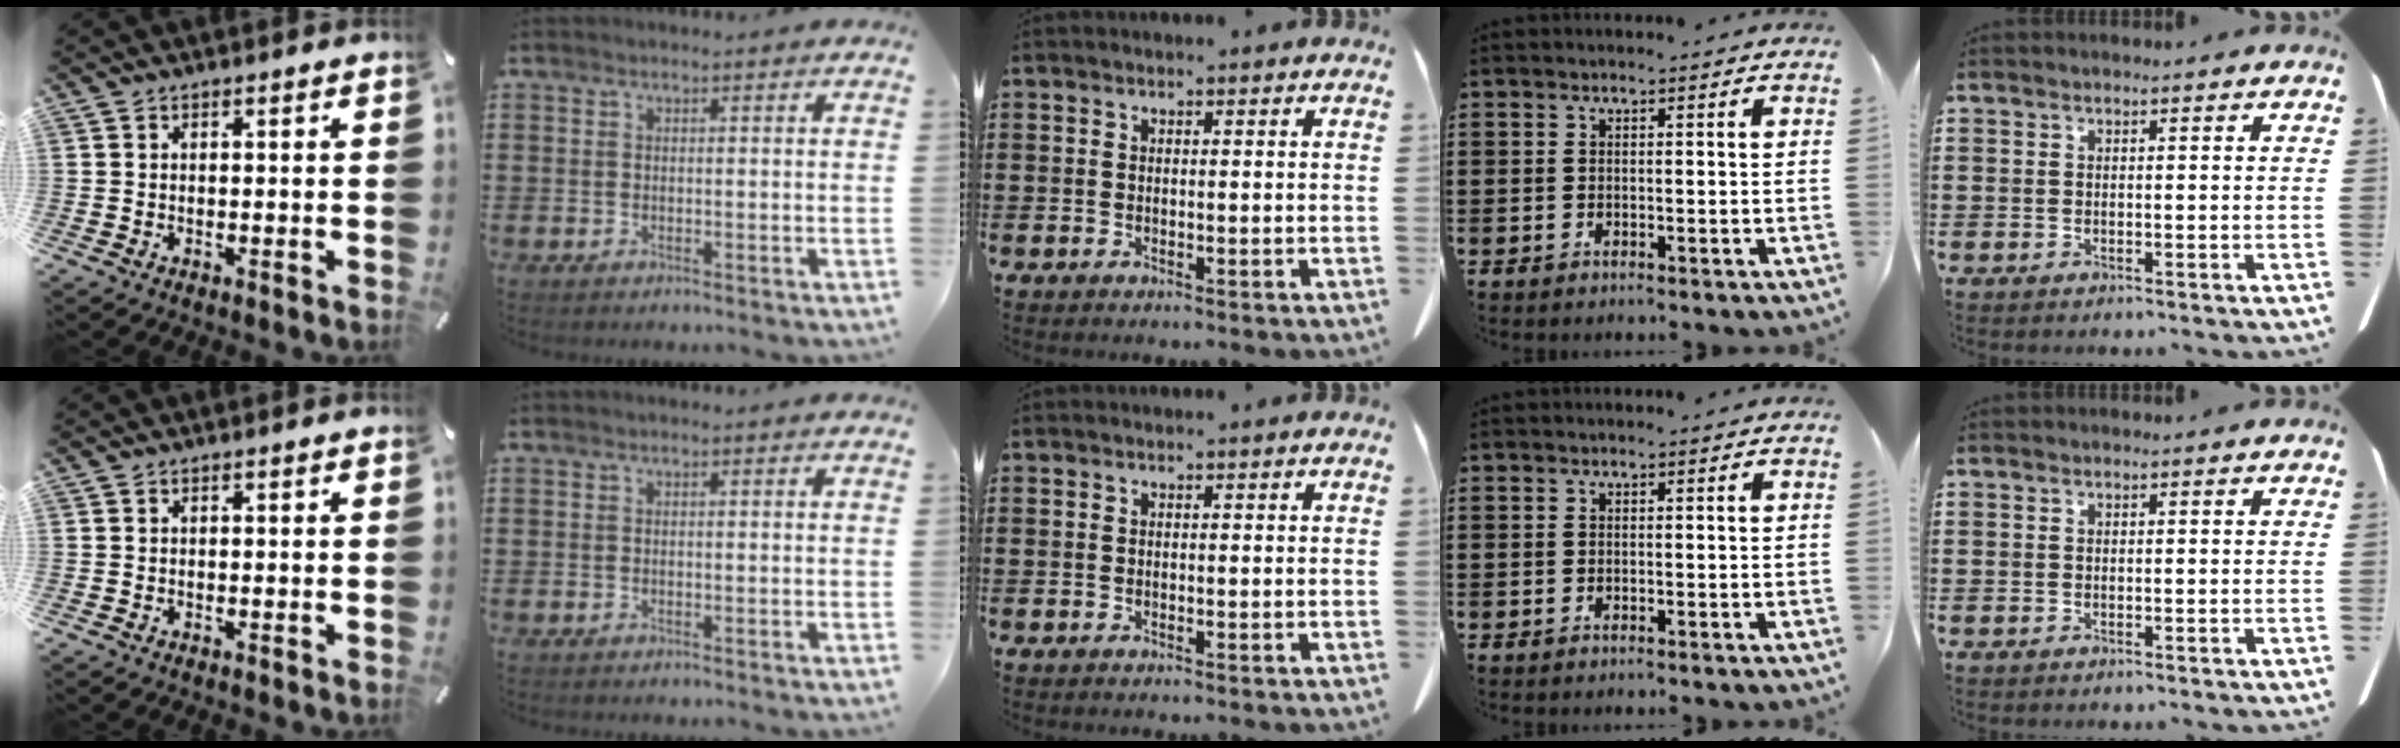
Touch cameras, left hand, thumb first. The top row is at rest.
{}